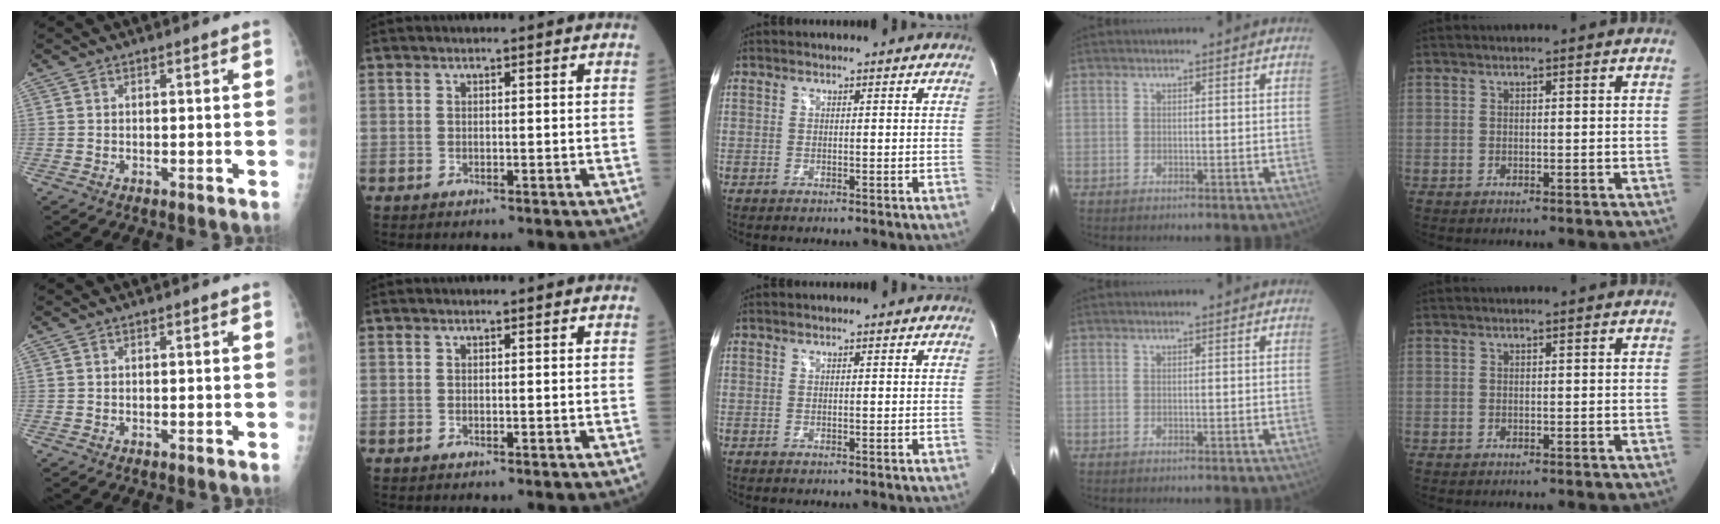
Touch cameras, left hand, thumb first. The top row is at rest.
{}